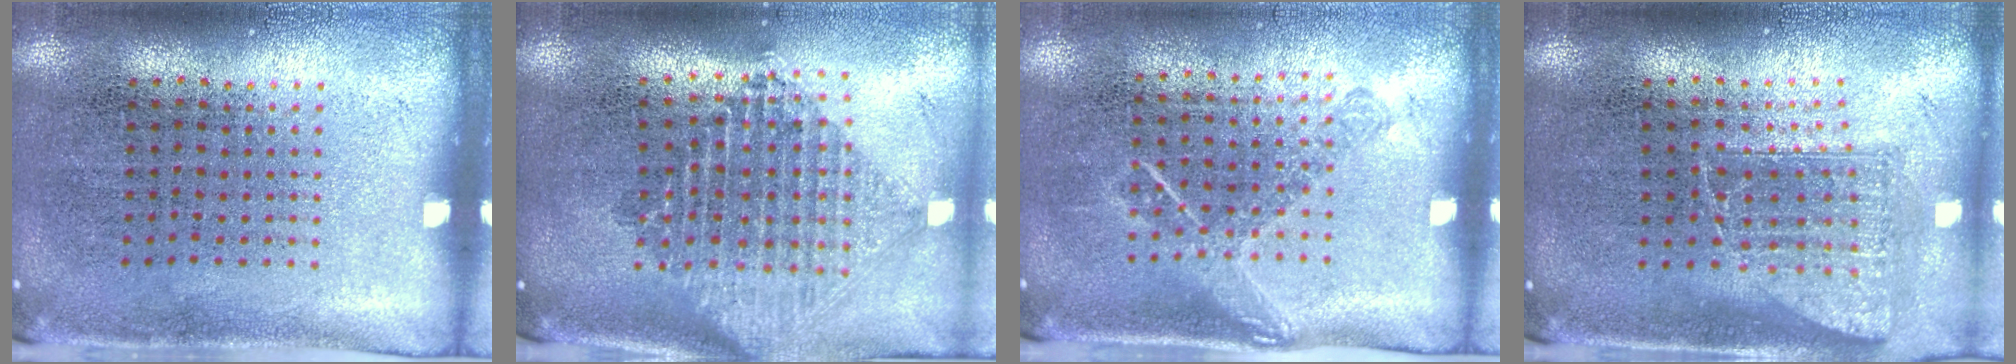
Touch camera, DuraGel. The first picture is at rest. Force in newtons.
{"total": 2.2, "press": 1.7, "slide": 1.4}
{"total": 1.3, "press": 1.0, "slide": 0.8}
{"total": 1.3, "press": 1.0, "slide": 0.8}